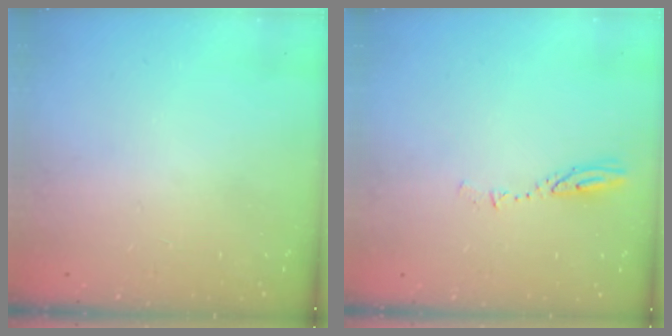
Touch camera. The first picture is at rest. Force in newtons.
{"total": 3.9, "press": 3.9, "slide": 0.3}